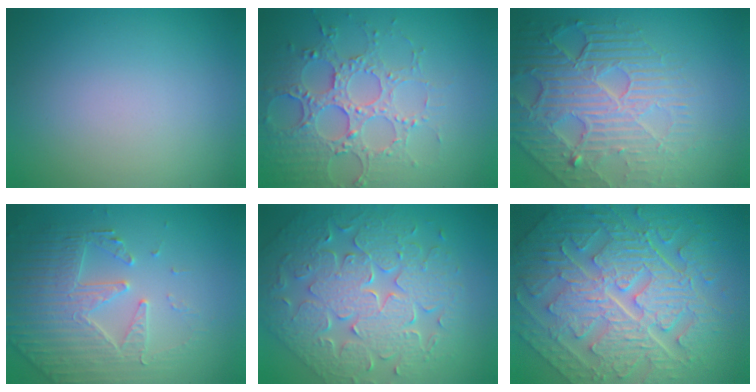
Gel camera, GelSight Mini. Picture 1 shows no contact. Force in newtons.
{"total": 4.7, "press": 4.6, "slide": 1.0}
{"total": 7.6, "press": 5.7, "slide": 5.1}
{"total": 4.6, "press": 4.4, "slide": 1.4}
{"total": 9.2, "press": 6.8, "slide": 6.2}
{"total": 11.5, "press": 7.9, "slide": 8.4}